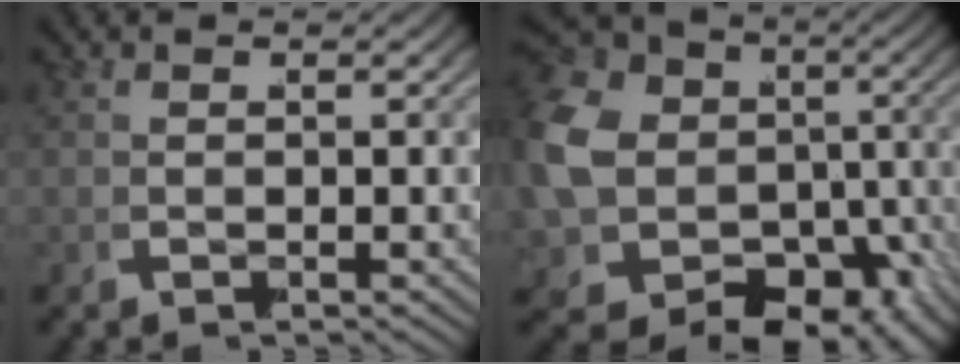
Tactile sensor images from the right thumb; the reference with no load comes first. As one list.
[{"total": 18.9, "force": [-2.6, 15.8, 10.1], "torque": [-0.237, -0.086, -0.019]}]